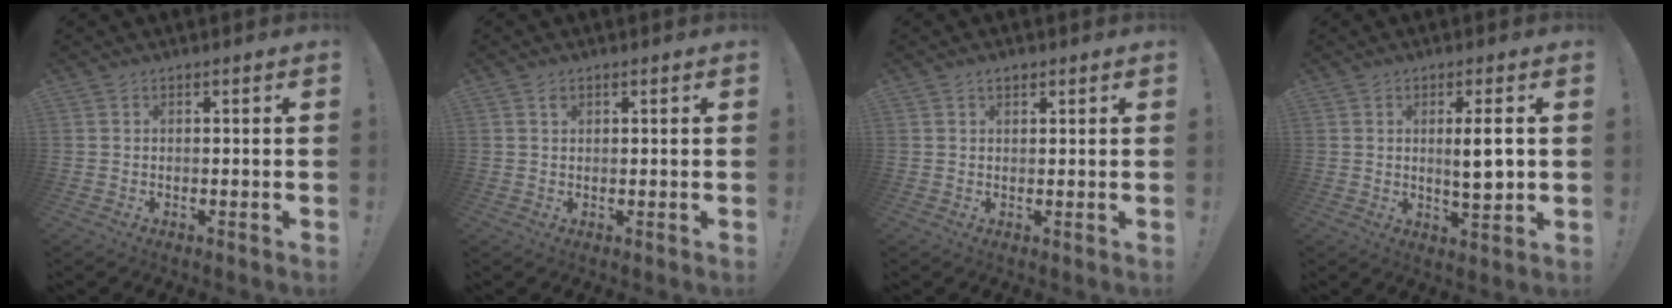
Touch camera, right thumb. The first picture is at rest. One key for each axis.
{"total": 1.0, "fx": 0.6, "fy": 0.6, "fz": 0.5, "tx": -0.004, "ty": -0.002, "tz": 0.010}
{"total": 1.9, "fx": 1.2, "fy": 1.0, "fz": 1.0, "tx": -0.006, "ty": -0.006, "tz": 0.020}
{"total": 6.4, "fx": 0.8, "fy": 0.8, "fz": 6.3, "tx": -0.092, "ty": -0.011, "tz": 0.007}